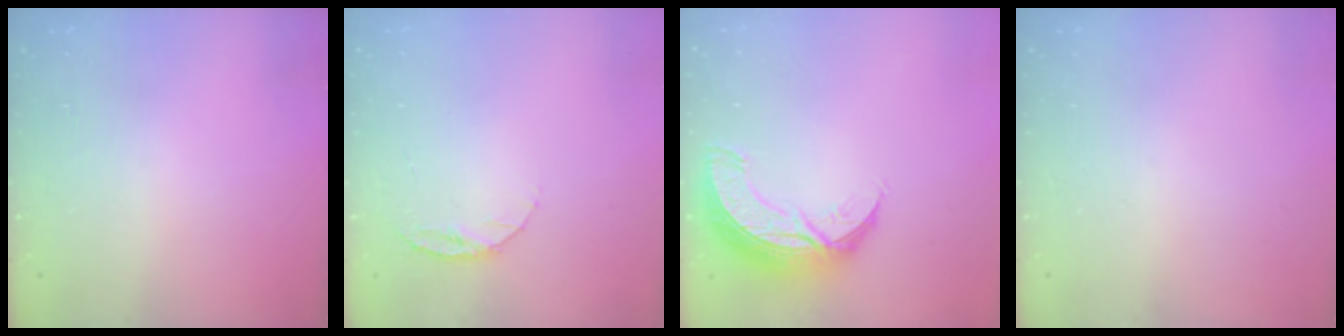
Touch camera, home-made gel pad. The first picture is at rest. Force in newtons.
{"total": 5.4, "press": 5.3, "slide": 0.6}
{"total": 10.6, "press": 10.6, "slide": 0.8}
{"total": 0.0}